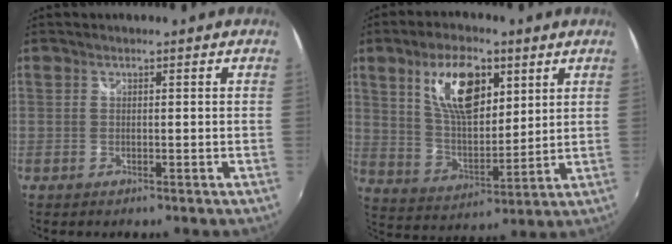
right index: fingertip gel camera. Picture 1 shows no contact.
{"total": 14.3, "force": [6.5, 6.8, 10.9], "torque": [-0.192, 0.012, 0.124]}